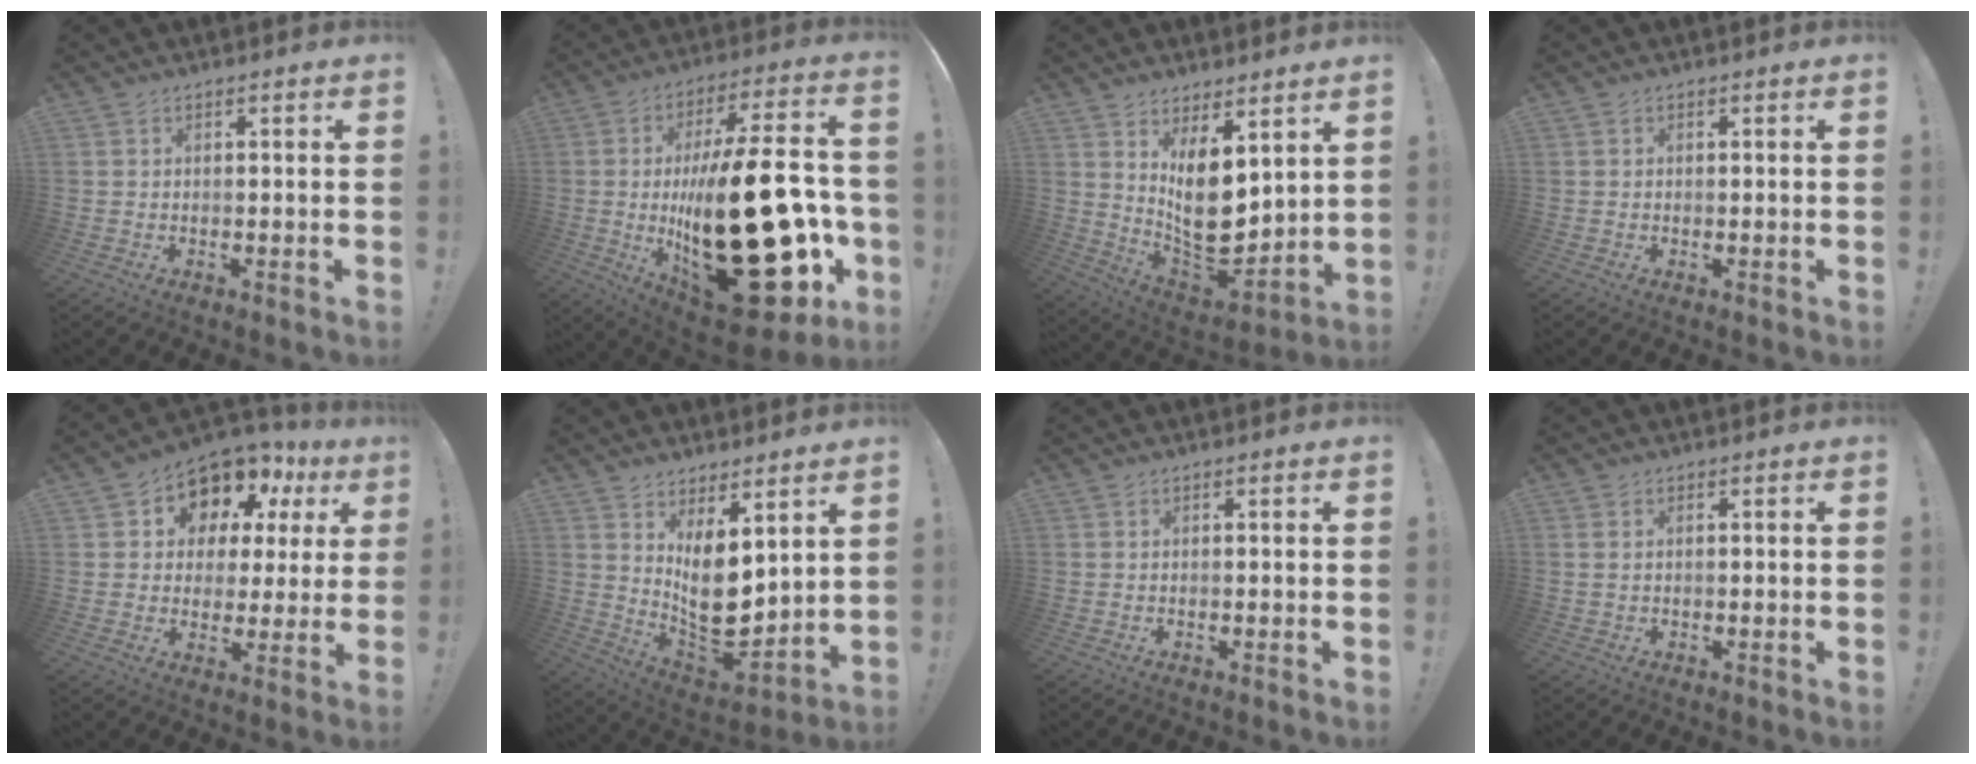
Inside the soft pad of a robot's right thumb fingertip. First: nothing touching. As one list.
[{"total": 37.7, "force": [-5.3, 15.6, 33.9], "torque": [-0.562, 0.017, -0.053]}, {"total": 14.1, "force": [3.9, 8.0, 10.9], "torque": [-0.172, -0.054, 0.082]}, {"total": 0.0}, {"total": 10.4, "force": [6.7, 7.2, 3.4], "torque": [-0.051, -0.060, 0.126]}, {"total": 12.6, "force": [3.2, 7.1, 9.9], "torque": [-0.151, -0.055, 0.068]}, {"total": 0.0}, {"total": 1.0, "force": [0.4, 0.5, 0.8], "torque": [-0.021, 0.004, 0.008]}]